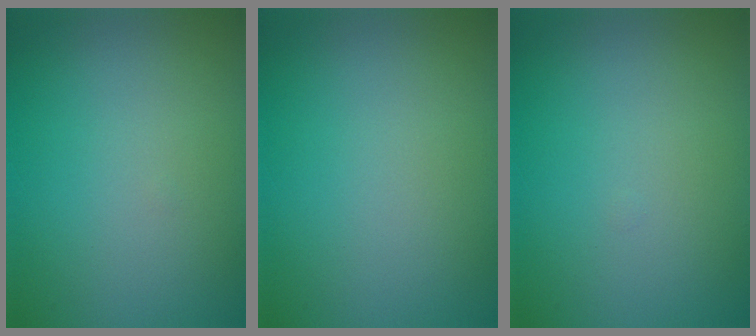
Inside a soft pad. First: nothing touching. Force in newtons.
{"total": 0.0}
{"total": 0.0}